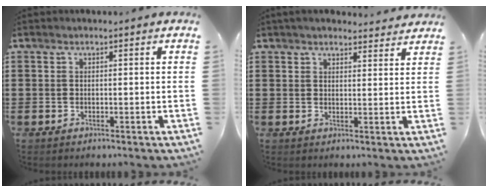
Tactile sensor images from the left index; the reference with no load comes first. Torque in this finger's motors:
{"motor_torque": [2.14, 0.00, 0.48, 0.08]}